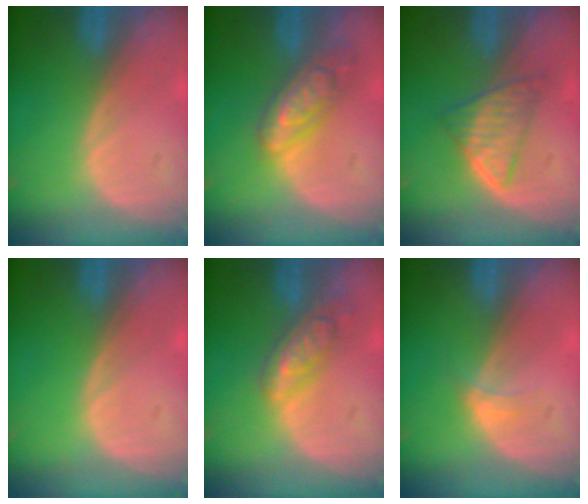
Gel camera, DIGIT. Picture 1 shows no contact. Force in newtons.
{"total": 6.4, "press": 6.4, "slide": 0.5}
{"total": 5.3, "press": 5.1, "slide": 1.6}
{"total": 0.0}
{"total": 5.9, "press": 5.2, "slide": 2.9}
{"total": 1.9, "press": 1.5, "slide": 1.1}